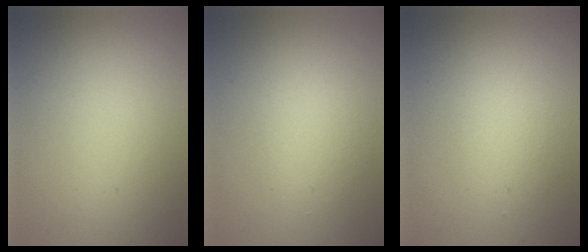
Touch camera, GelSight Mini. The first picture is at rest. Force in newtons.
{"total": 5.3, "press": 5.2, "slide": 0.2}
{"total": 1.9, "press": 1.8, "slide": 0.2}